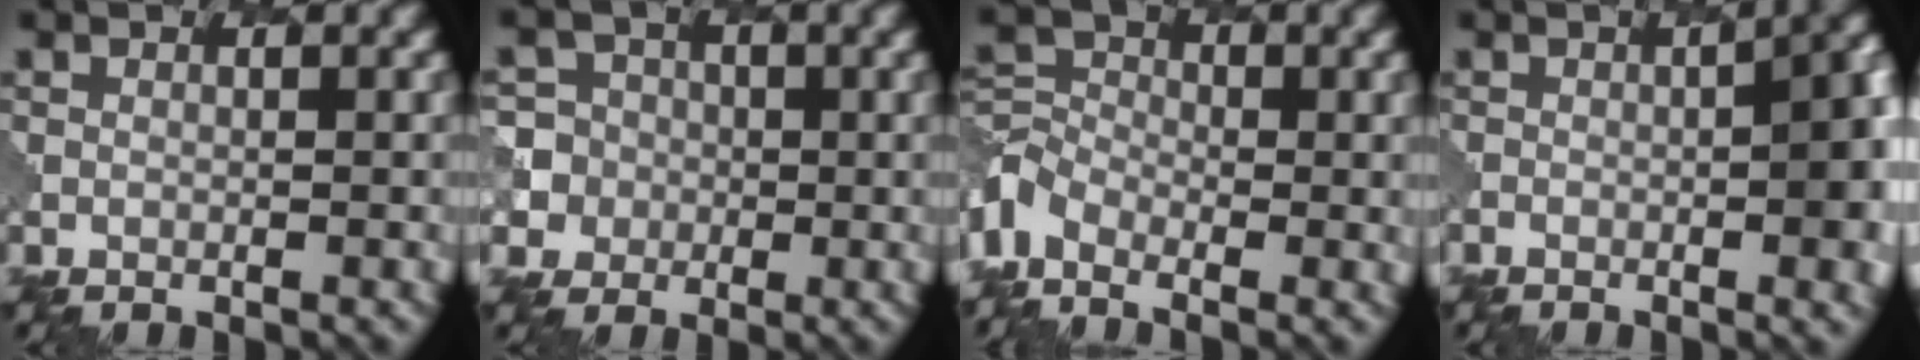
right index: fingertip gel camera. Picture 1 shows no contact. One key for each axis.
{"total": 7.7, "fx": -0.9, "fy": 7.5, "fz": 1.3, "tx": -0.037, "ty": 0.015, "tz": -0.031}
{"total": 6.0, "fx": -2.8, "fy": 3.6, "fz": 3.8, "tx": -0.079, "ty": -0.002, "tz": -0.071}
{"total": 9.9, "fx": -1.4, "fy": 3.8, "fz": 9.1, "tx": -0.066, "ty": 0.011, "tz": -0.028}